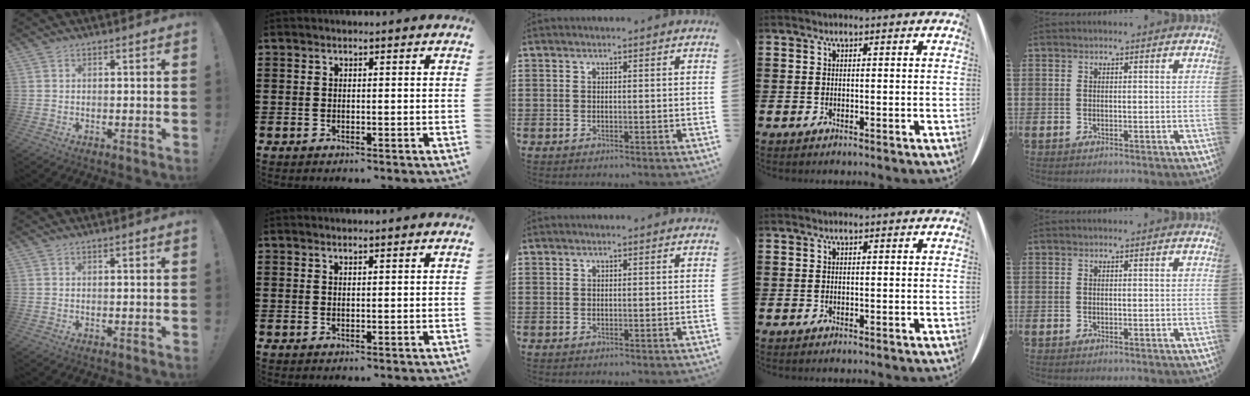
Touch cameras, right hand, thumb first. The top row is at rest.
{"index": {"total": 0.7, "force": [0.7, 0.0, 0.3], "torque": [-0.006, 0.000, 0.014]}}